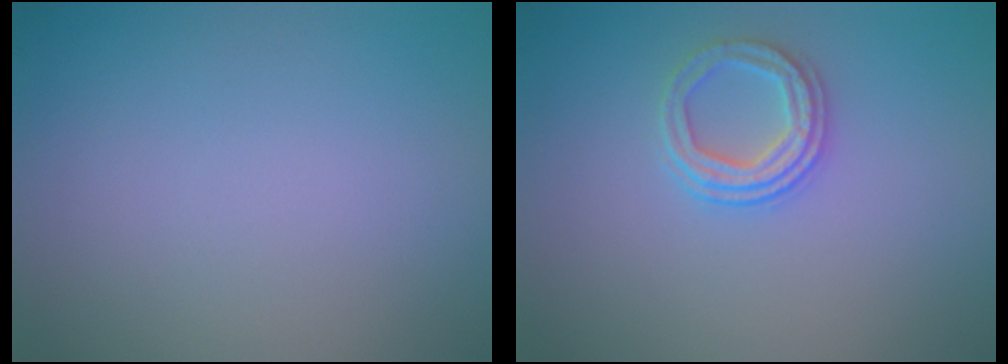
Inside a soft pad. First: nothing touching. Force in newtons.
{"total": 2.5, "press": 2.3, "slide": 1.0}